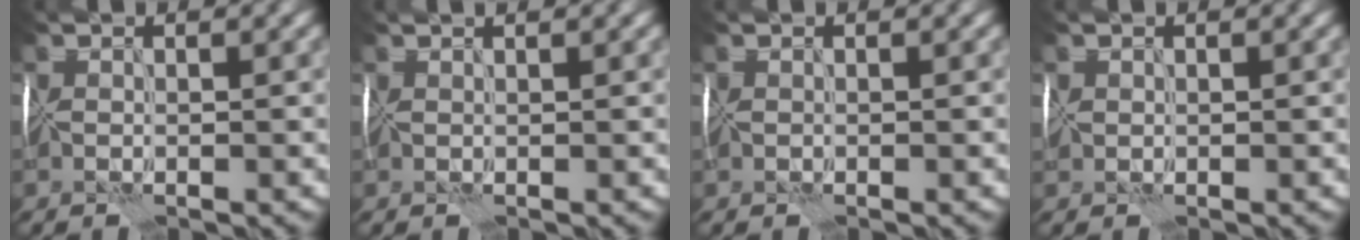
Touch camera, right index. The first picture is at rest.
{"total": 2.4, "force": [1.4, 0.9, 1.7], "torque": [-0.016, 0.019, 0.009]}
{"total": 0.6, "force": [0.1, 0.4, 0.4], "torque": [-0.008, 0.000, 0.001]}
{"total": 1.4, "force": [0.2, 1.2, 0.7], "torque": [-0.014, -0.001, 0.008]}